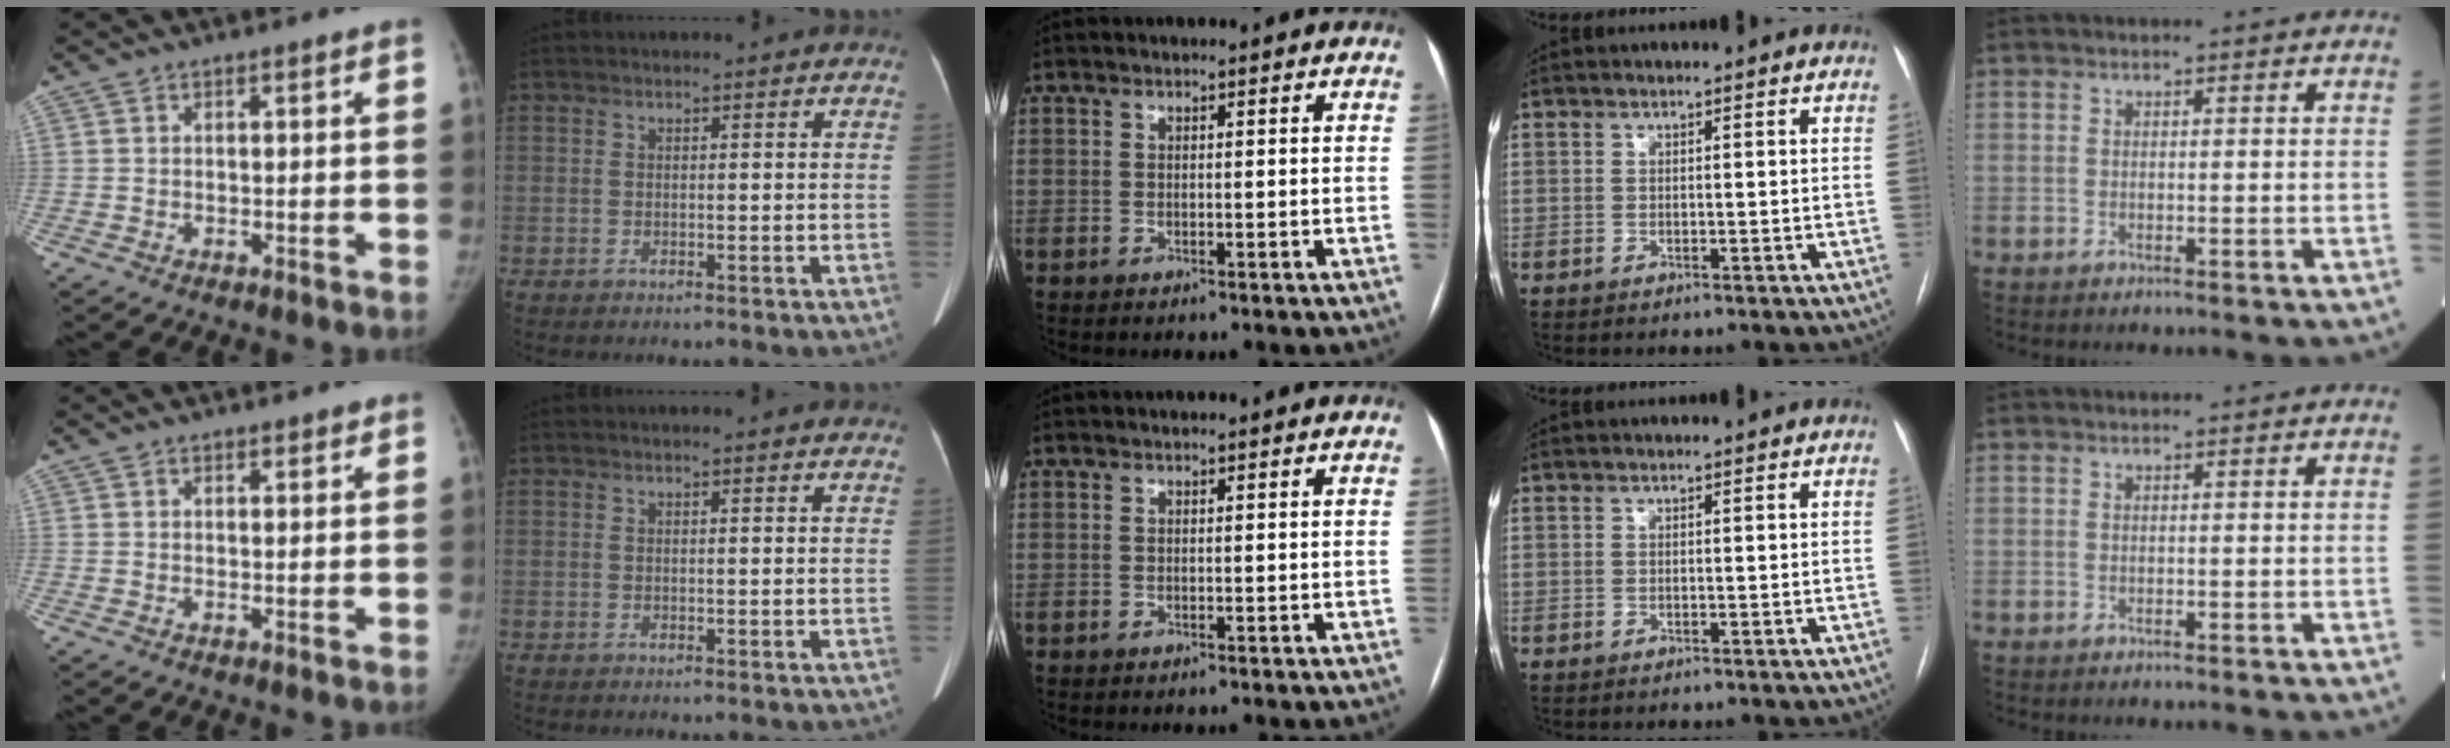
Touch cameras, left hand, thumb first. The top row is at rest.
{"thumb": {"total": 1.2, "force": [0.9, 0.7, 0.4], "torque": [0.007, -0.004, 0.008]}, "index": {"total": 2.6, "force": [2.4, 0.2, 1.0], "torque": [-0.013, 0.012, 0.020]}}